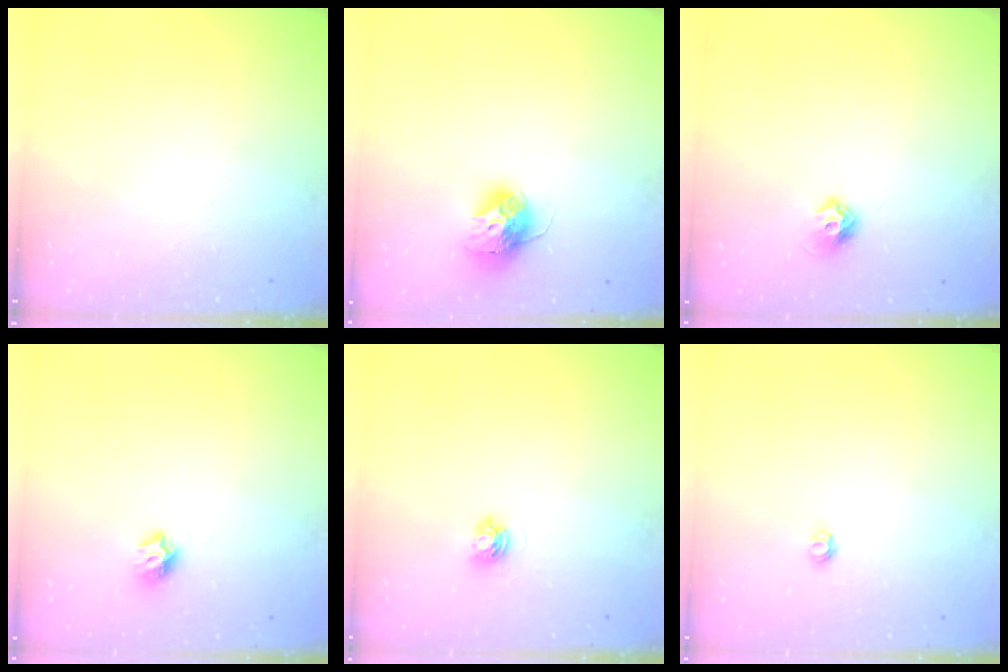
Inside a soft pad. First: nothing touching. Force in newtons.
{"total": 11.3, "press": 11.3, "slide": 1.0}
{"total": 6.8, "press": 6.7, "slide": 1.1}
{"total": 6.8, "press": 6.8, "slide": 0.5}
{"total": 3.9, "press": 3.9, "slide": 0.4}
{"total": 2.9, "press": 2.9, "slide": 0.4}